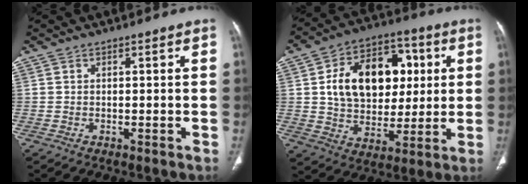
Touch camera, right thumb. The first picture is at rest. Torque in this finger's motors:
{"motor_torque": [0.13, 0.38, 0.48, -0.19, 0.26]}